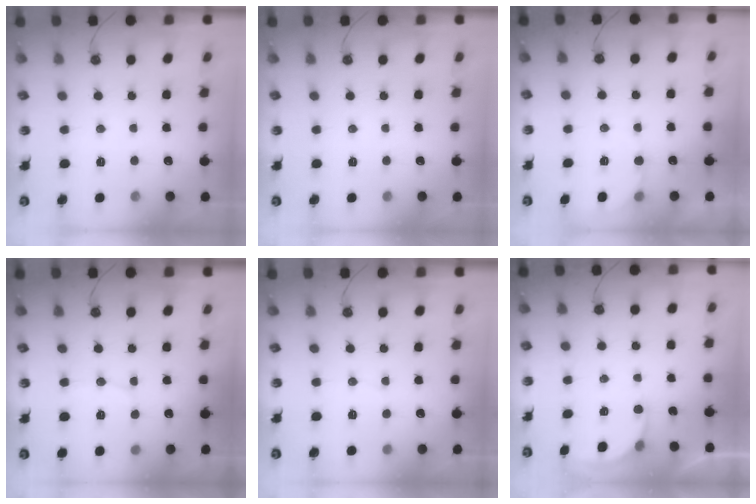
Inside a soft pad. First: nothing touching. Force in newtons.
{"total": 0.0}
{"total": 5.2, "press": 5.1, "slide": 1.0}
{"total": 6.9, "press": 6.9, "slide": 0.7}
{"total": 3.0, "press": 2.9, "slide": 0.3}
{"total": 2.9, "press": 2.9, "slide": 0.3}